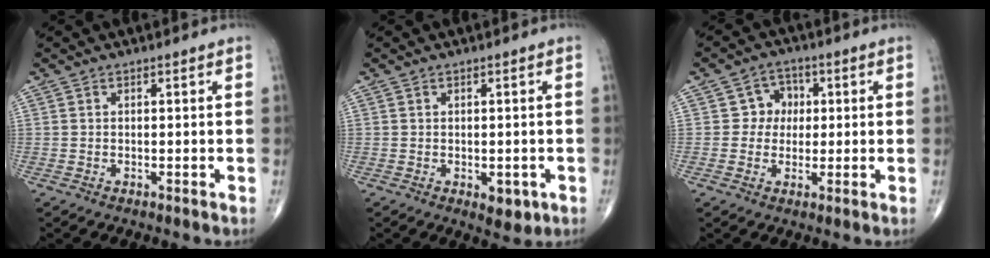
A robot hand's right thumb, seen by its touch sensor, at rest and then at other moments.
{"total": 3.5, "force": [-1.0, 2.0, 2.6], "torque": [-0.020, -0.004, -0.005]}
{"total": 5.1, "force": [0.6, 4.8, 1.6], "torque": [0.013, 0.010, 0.000]}